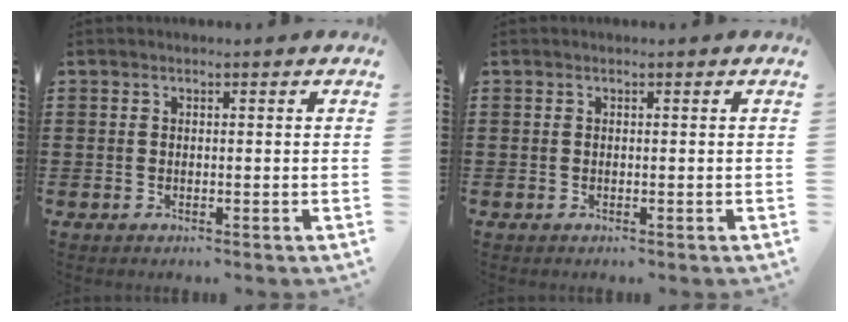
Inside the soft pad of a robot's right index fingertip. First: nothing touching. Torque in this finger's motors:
{"motor_torque": [0.00, 0.00, 0.00, 0.00]}